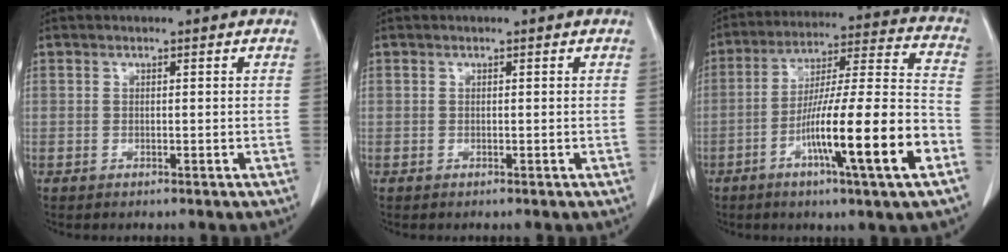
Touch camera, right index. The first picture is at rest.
{"total": 0.0}
{"total": 18.7, "force": [-7.4, 0.2, 17.2], "torque": [-0.281, -0.007, -0.119]}